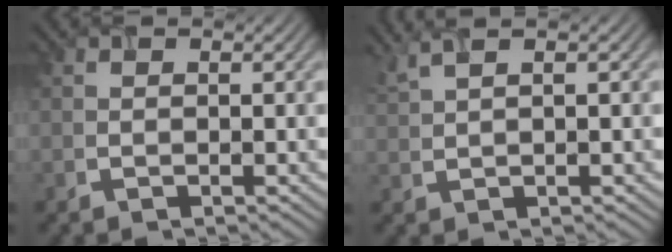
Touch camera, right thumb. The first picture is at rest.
{"total": 2.6, "force": [1.8, 0.1, 1.8], "torque": [-0.033, 0.020, 0.030]}